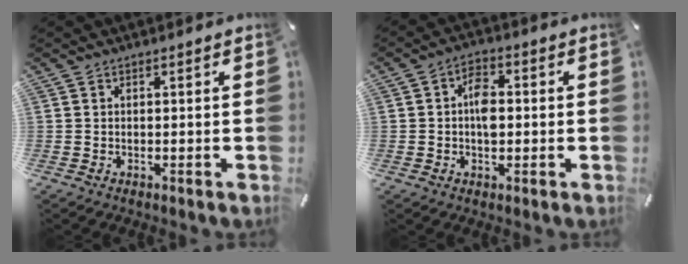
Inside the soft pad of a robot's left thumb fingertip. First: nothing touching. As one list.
[{"total": 5.5, "force": [-0.2, 3.3, 4.4], "torque": [-0.072, 0.002, -0.007]}]